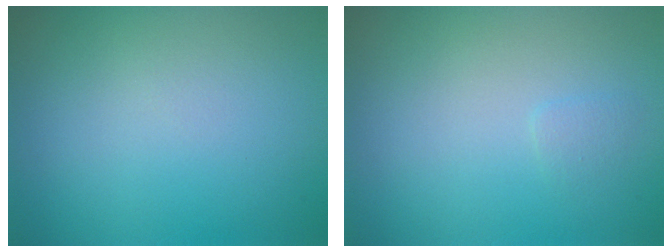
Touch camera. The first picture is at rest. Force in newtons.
{"total": 0.6, "press": 0.6, "slide": 0.1}